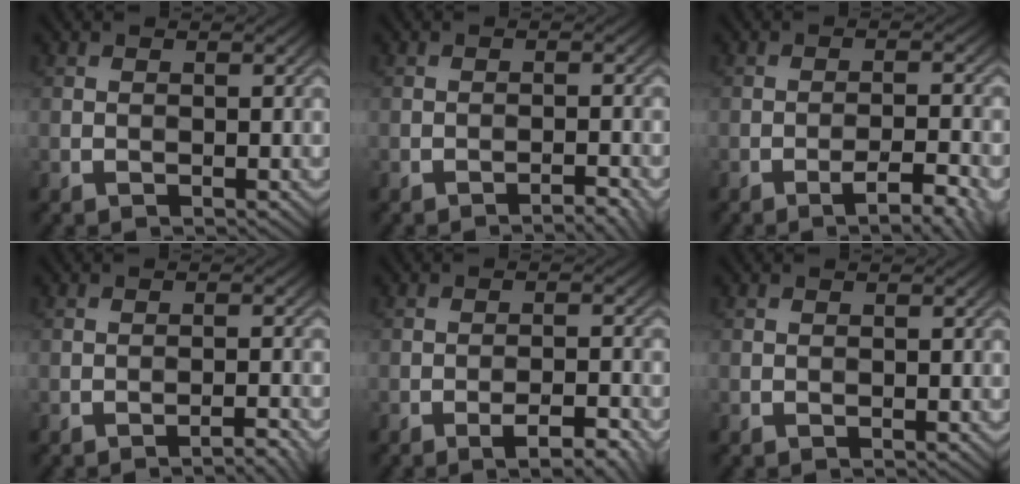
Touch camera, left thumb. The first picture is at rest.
{"total": 2.4, "force": [-1.8, 0.2, 1.5], "torque": [-0.020, 0.008, -0.031]}
{"total": 6.1, "force": [-3.7, 1.1, 4.7], "torque": [-0.070, 0.010, -0.050]}
{"total": 2.4, "force": [-1.8, 0.2, 1.5], "torque": [-0.021, 0.010, -0.031]}
{"total": 5.1, "force": [-3.0, 1.1, 4.0], "torque": [-0.064, 0.009, -0.041]}
{"total": 0.0}